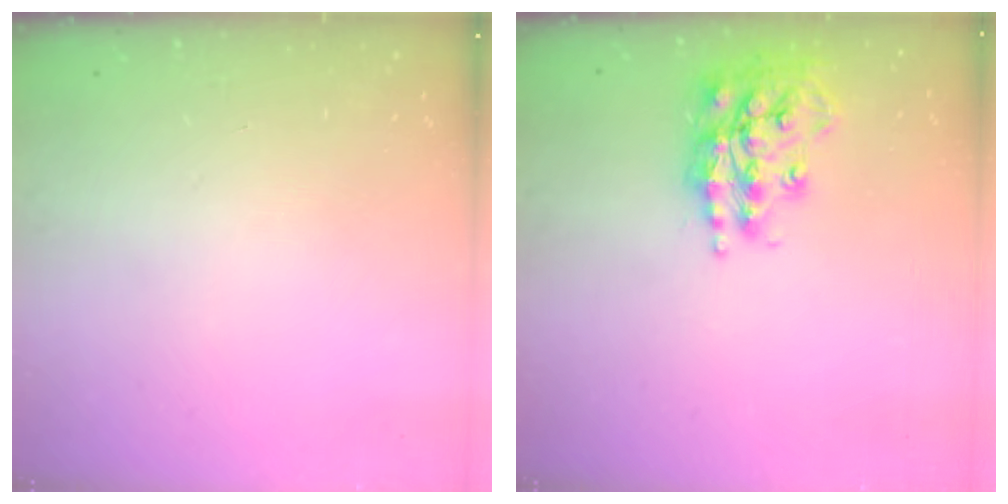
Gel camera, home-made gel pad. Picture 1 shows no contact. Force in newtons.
{"total": 18.7, "press": 18.6, "slide": 1.6}